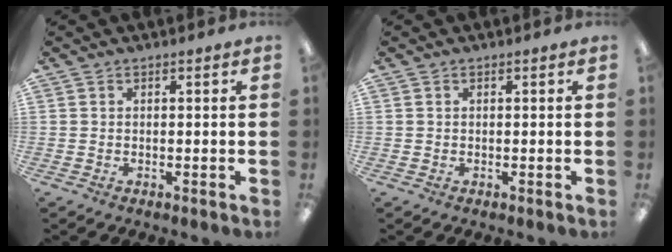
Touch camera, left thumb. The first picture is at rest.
{"total": 0.0}